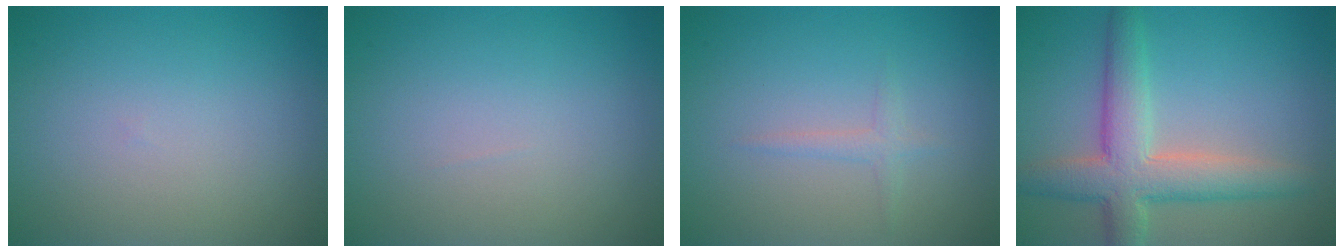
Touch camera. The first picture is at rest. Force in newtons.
{"total": 0.0}
{"total": 1.1, "press": 1.1, "slide": 0.1}
{"total": 6.1, "press": 6.1, "slide": 0.4}